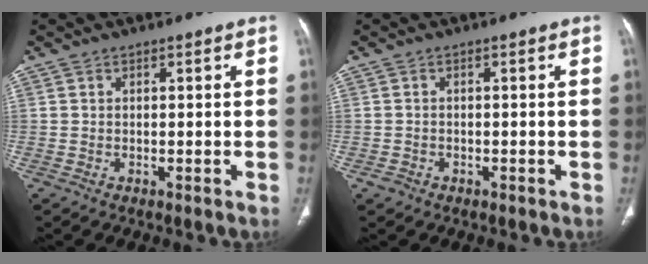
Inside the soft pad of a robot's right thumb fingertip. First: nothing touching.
{"total": 1.3, "force": [-0.7, 1.0, 0.3], "torque": [-0.007, 0.005, -0.012]}